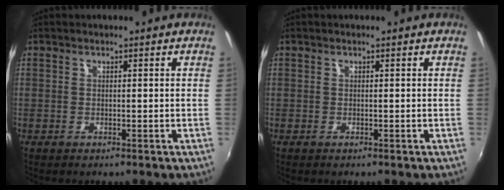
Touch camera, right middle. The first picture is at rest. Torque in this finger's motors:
{"motor_torque": [0.59, -0.54, 0.03, 0.02]}